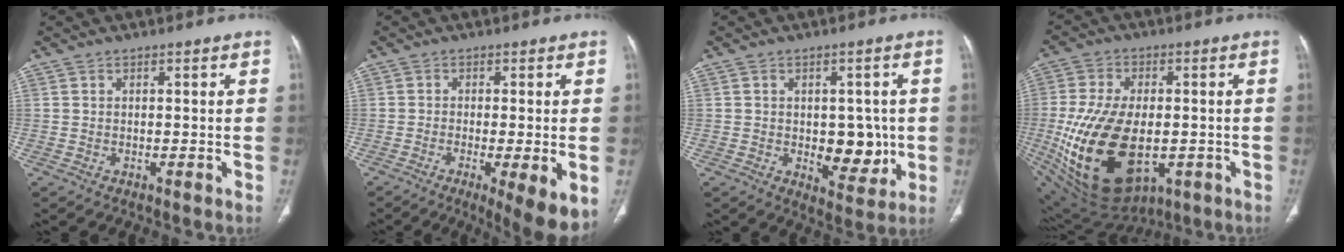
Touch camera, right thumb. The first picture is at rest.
{"total": 9.7, "force": [-3.6, 2.0, 8.8], "torque": [-0.132, -0.020, -0.054]}
{"total": 9.5, "force": [-0.8, 5.9, 7.4], "torque": [-0.054, -0.008, -0.001]}
{"total": 22.6, "force": [-4.1, 13.3, 17.8], "torque": [-0.334, -0.013, -0.040]}